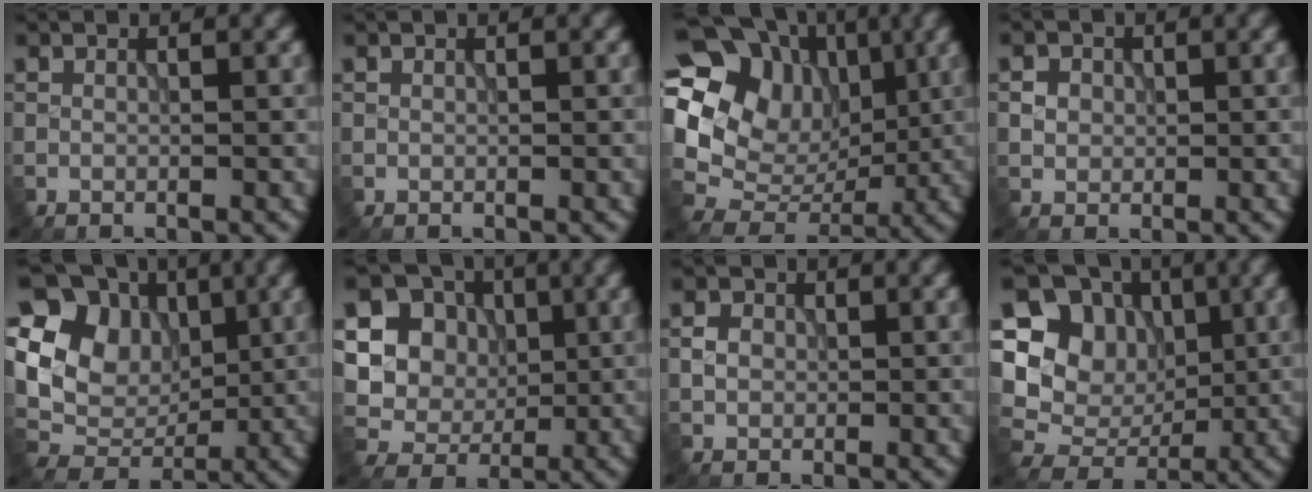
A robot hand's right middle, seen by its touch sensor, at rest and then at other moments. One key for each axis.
{"total": 0.0}
{"total": 13.2, "fx": 3.7, "fy": 10.5, "fz": 7.0, "tx": -0.140, "ty": 0.020, "tz": 0.062}
{"total": 1.5, "fx": 0.3, "fy": 1.4, "fz": 0.4, "tx": -0.007, "ty": -0.006, "tz": 0.013}
{"total": 9.8, "fx": 2.8, "fy": 7.9, "fz": 5.2, "tx": -0.098, "ty": 0.012, "tz": 0.036}
{"total": 9.8, "fx": 2.0, "fy": 8.9, "fz": 3.5, "tx": -0.096, "ty": 0.013, "tz": 0.025}
{"total": 1.6, "fx": 0.0, "fy": 1.4, "fz": 0.6, "tx": -0.011, "ty": -0.001, "tz": -0.002}
{"total": 9.4, "fx": 1.6, "fy": 8.1, "fz": 4.6, "tx": -0.086, "ty": 0.004, "tz": 0.015}